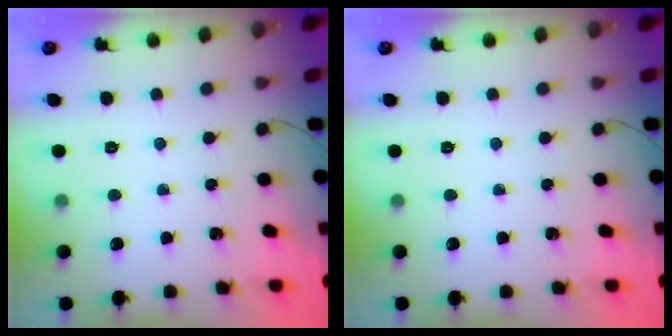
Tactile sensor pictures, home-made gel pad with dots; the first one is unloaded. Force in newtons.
{"total": 0.0}